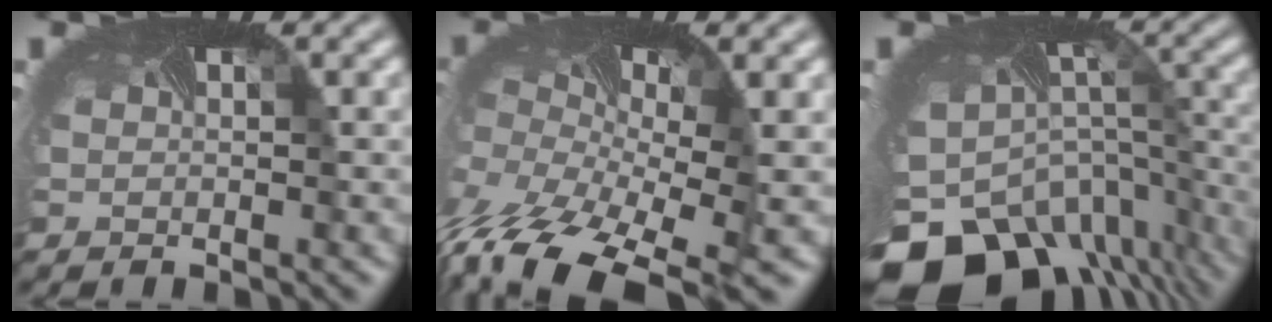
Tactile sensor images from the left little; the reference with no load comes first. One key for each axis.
{"total": 11.6, "fx": -6.9, "fy": 5.5, "fz": 7.6, "tx": -0.204, "ty": -0.056, "tz": -0.105}
{"total": 16.3, "fx": -10.7, "fy": 9.6, "fz": 7.6, "tx": -0.184, "ty": -0.066, "tz": -0.115}